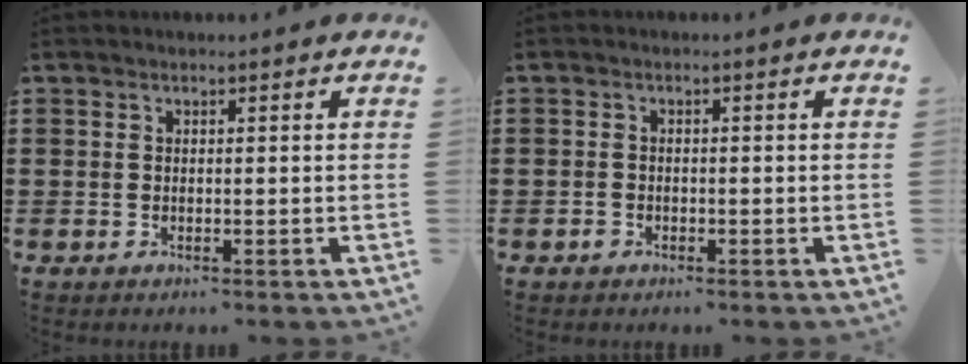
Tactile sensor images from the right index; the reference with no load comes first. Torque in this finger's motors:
{"motor_torque": [0.28, 0.26, 0.00, 0.02]}